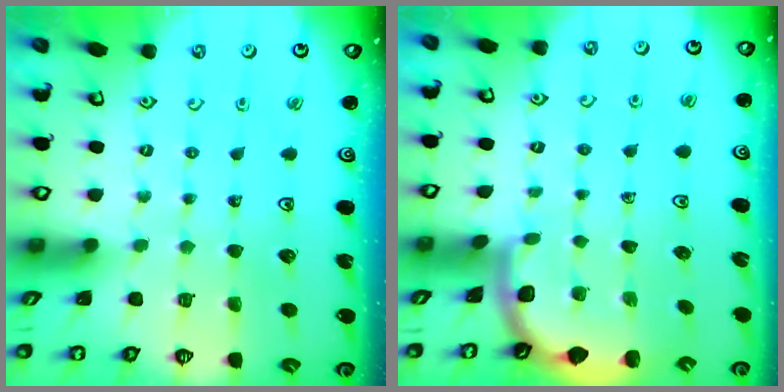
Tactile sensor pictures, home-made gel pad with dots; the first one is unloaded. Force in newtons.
{"total": 2.2, "press": 2.2, "slide": 0.1}